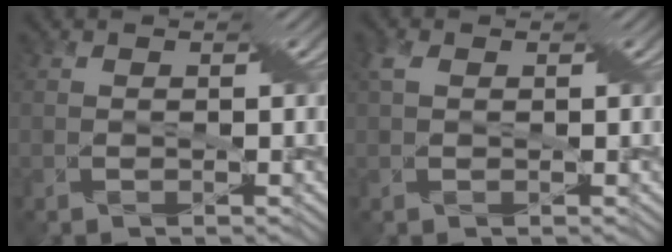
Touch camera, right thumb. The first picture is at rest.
{"total": 2.9, "force": [0.9, 1.7, 2.1], "torque": [-0.055, 0.001, 0.013]}